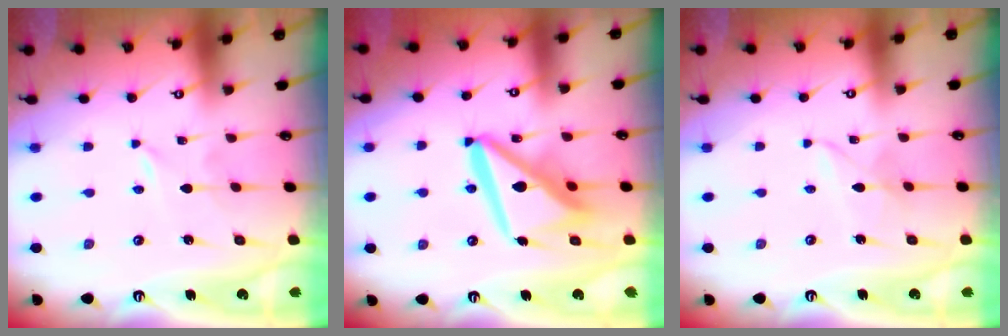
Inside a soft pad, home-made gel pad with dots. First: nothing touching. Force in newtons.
{"total": 15.2, "press": 15.1, "slide": 1.9}
{"total": 3.6, "press": 3.6, "slide": 0.2}